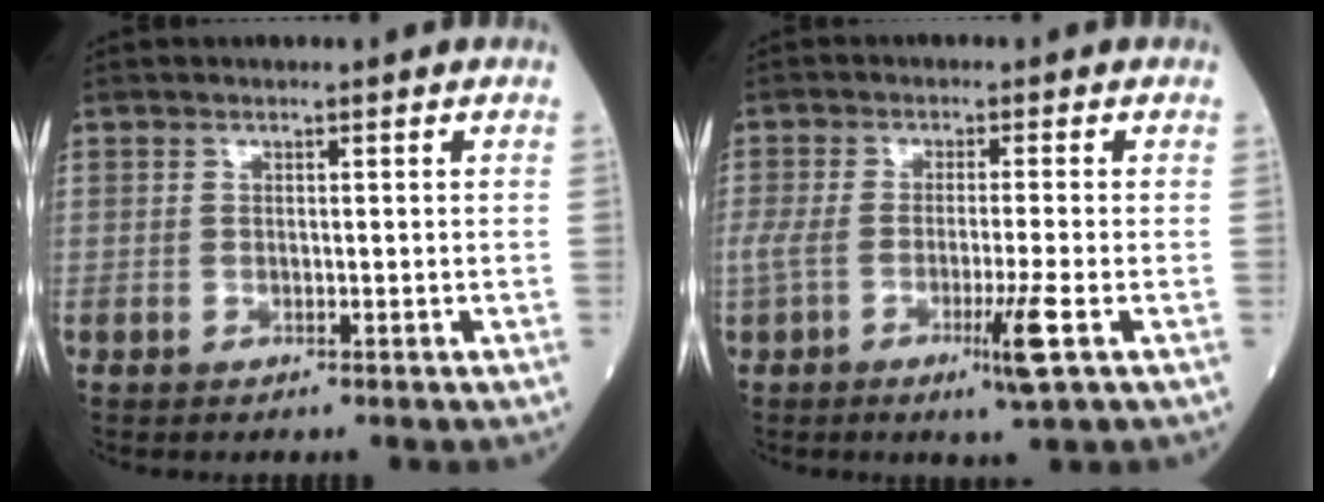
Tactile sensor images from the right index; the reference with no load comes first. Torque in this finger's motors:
{"motor_torque": [1.04, -0.18, 0.63, 0.17]}